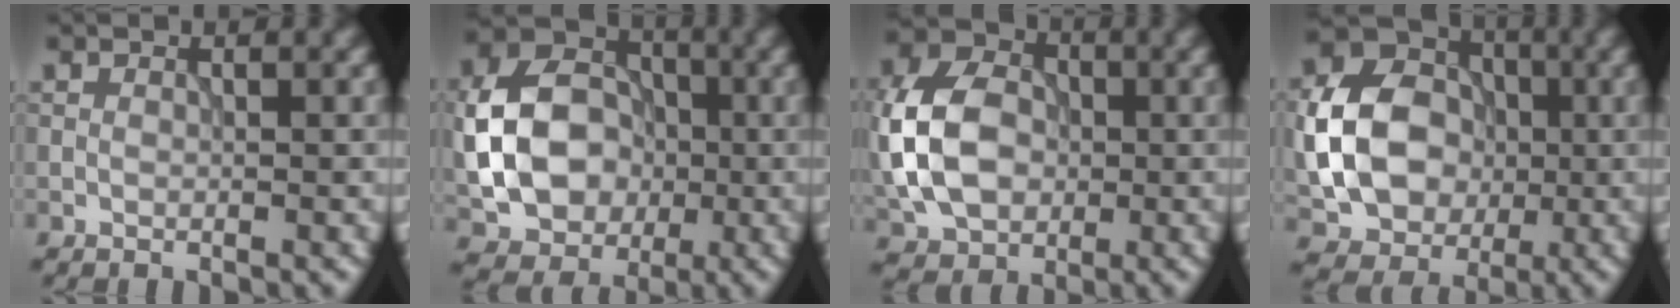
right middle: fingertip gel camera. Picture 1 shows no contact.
{"total": 9.4, "force": [-1.1, 7.3, 5.7], "torque": [-0.113, 0.009, -0.026]}
{"total": 8.9, "force": [-0.8, 6.6, 5.9], "torque": [-0.137, 0.011, -0.028]}
{"total": 9.1, "force": [-0.8, 7.2, 5.5], "torque": [-0.104, 0.005, -0.019]}